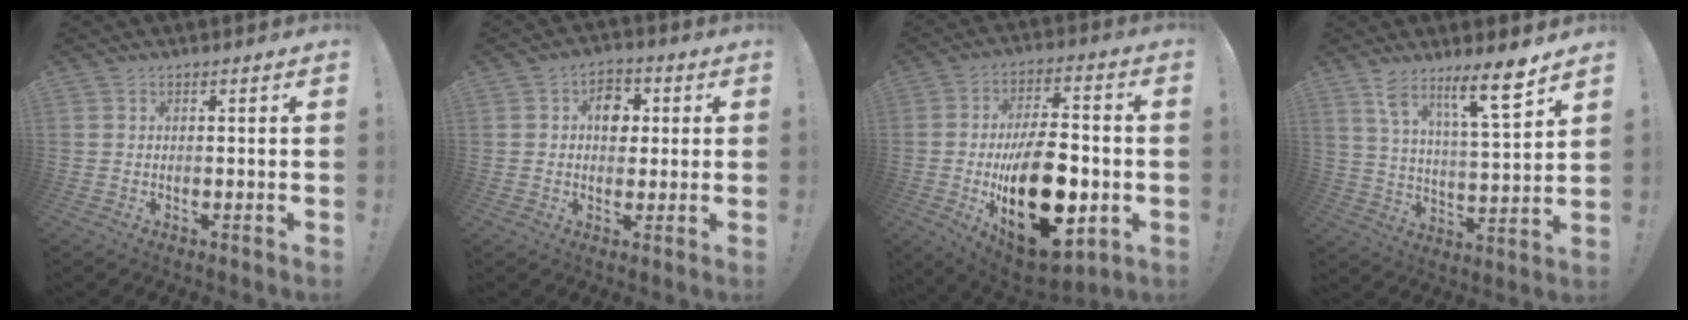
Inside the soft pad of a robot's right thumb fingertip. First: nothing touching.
{"total": 7.7, "force": [1.1, 6.2, 4.5], "torque": [-0.056, 0.007, 0.018]}
{"total": 26.3, "force": [-5.4, 14.5, 21.3], "torque": [-0.359, 0.019, -0.067]}
{"total": 12.9, "force": [8.9, 0.9, 9.3], "torque": [-0.149, -0.061, 0.139]}